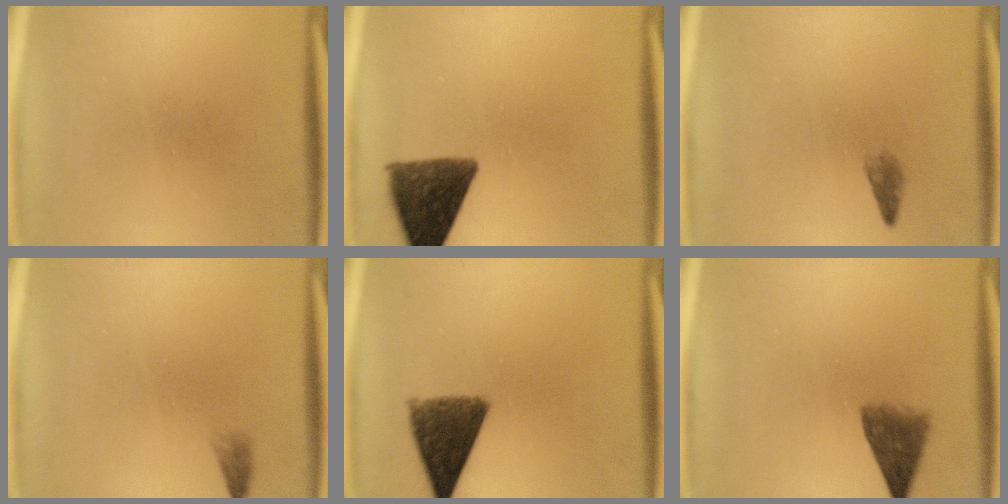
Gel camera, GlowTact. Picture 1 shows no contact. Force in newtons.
{"total": 11.0}
{"total": 1.2}
{"total": 1.1}
{"total": 9.7}
{"total": 4.9}